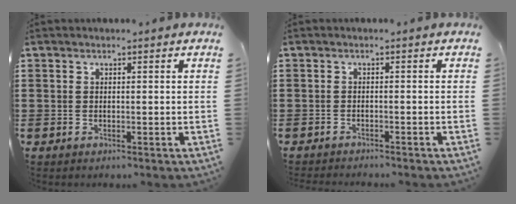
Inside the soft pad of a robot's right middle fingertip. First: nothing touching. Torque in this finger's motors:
{"motor_torque": [1.20, -0.12, 0.06, 0.07]}